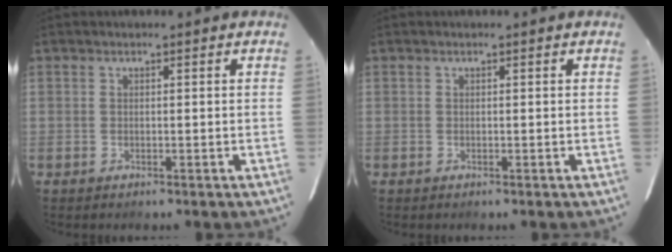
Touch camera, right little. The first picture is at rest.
{"total": 0.0}